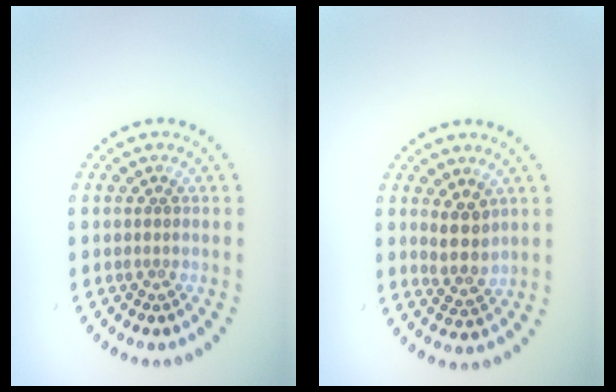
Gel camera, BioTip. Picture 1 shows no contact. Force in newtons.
{"total": 2.7, "press": 2.3, "slide": 1.4}